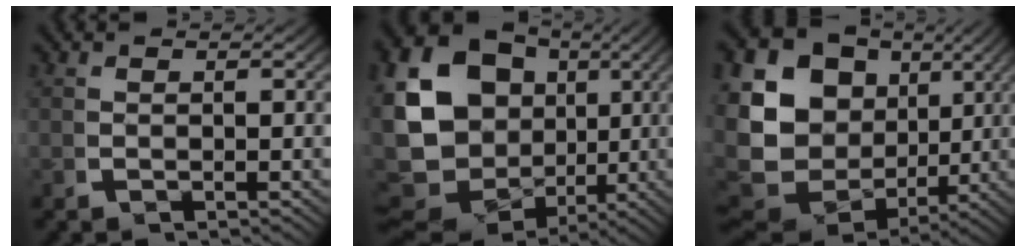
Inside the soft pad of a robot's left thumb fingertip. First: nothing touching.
{"total": 16.8, "force": [0.5, 13.7, 9.7], "torque": [-0.227, -0.039, 0.019]}
{"total": 15.9, "force": [0.7, 12.6, 9.6], "torque": [-0.206, -0.034, 0.019]}